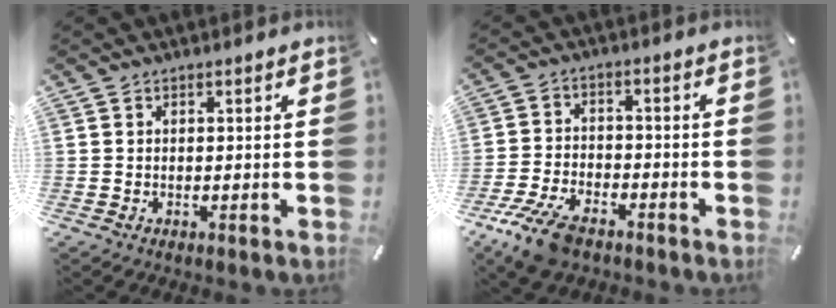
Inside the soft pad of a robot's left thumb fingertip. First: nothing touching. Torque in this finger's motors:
{"motor_torque": [0.30, 2.25, 0.21, 0.12, 0.11]}